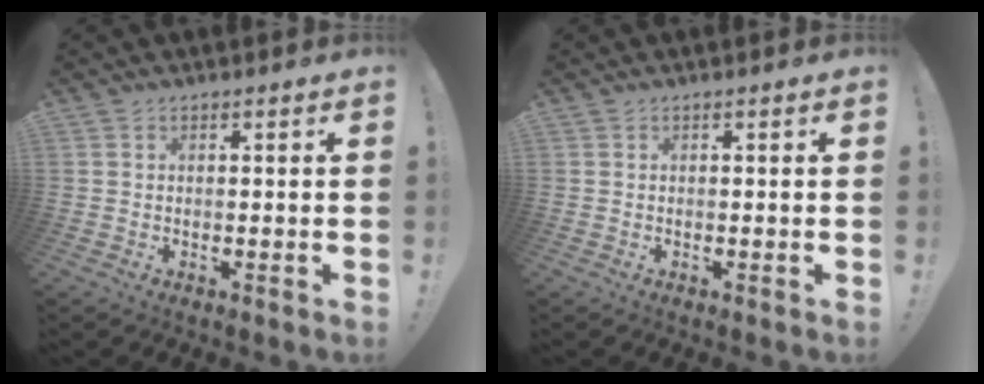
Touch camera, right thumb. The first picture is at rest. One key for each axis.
{"total": 0.0}